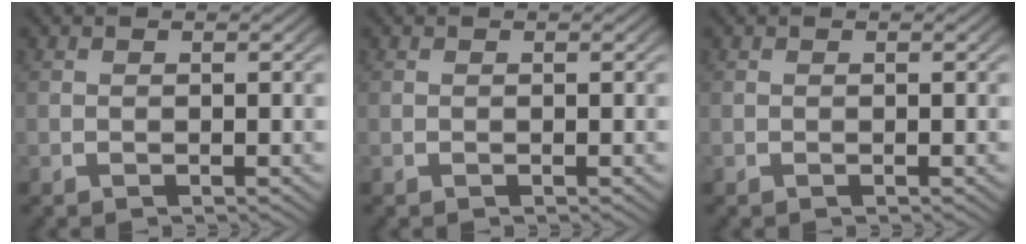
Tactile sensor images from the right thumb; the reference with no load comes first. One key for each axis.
{"total": 0.0}
{"total": 0.0}